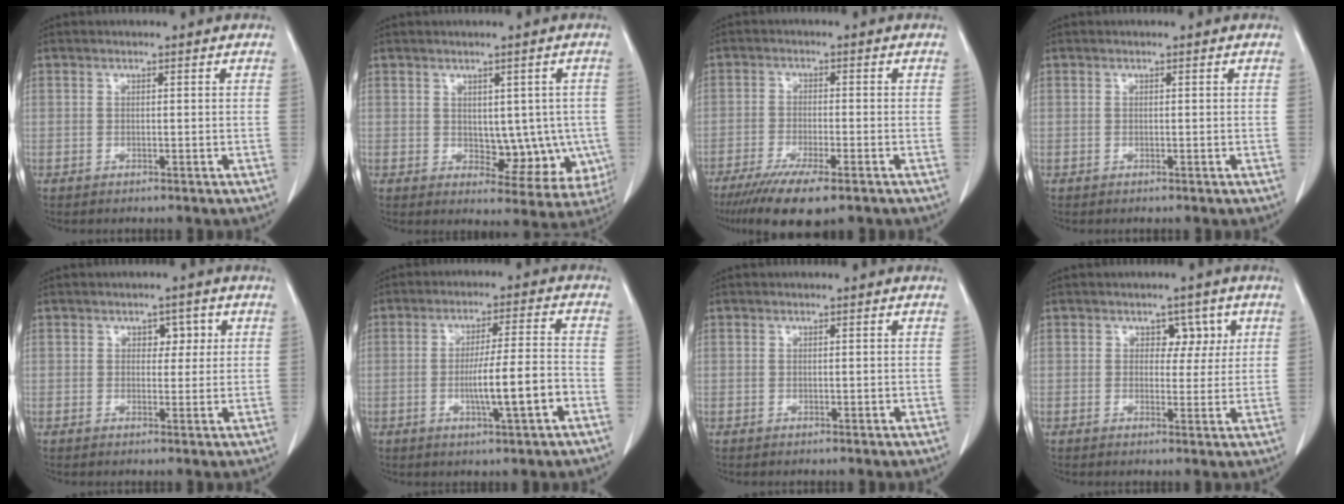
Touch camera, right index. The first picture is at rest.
{"total": 8.1, "force": [-0.4, 4.8, 6.6], "torque": [-0.058, 0.005, 0.010]}
{"total": 9.8, "force": [-6.8, 1.4, 6.9], "torque": [-0.111, -0.022, -0.106]}
{"total": 0.0}
{"total": 2.6, "force": [0.9, 1.8, 1.8], "torque": [-0.015, 0.008, 0.010]}
{"total": 8.9, "force": [-2.9, -0.1, 8.4], "torque": [-0.140, 0.001, -0.047]}
{"total": 0.0}
{"total": 3.6, "force": [1.3, 2.5, 2.2], "torque": [-0.016, 0.007, 0.017]}